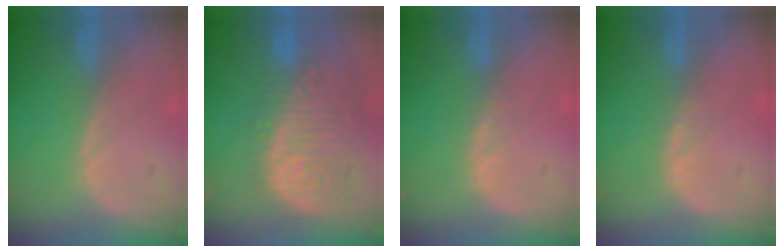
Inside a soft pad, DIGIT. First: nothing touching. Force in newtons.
{"total": 13.7, "press": 11.4, "slide": 7.6}
{"total": 1.0, "press": 1.0, "slide": 0.2}
{"total": 1.0, "press": 1.0, "slide": 0.2}